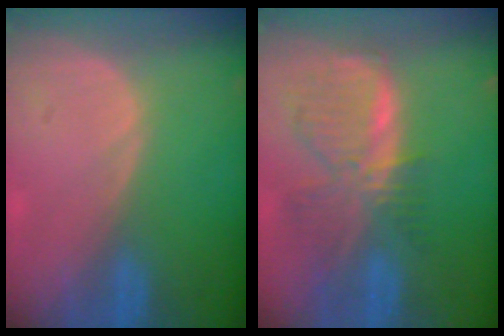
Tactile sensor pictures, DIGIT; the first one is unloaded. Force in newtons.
{"total": 8.3, "press": 7.3, "slide": 4.0}